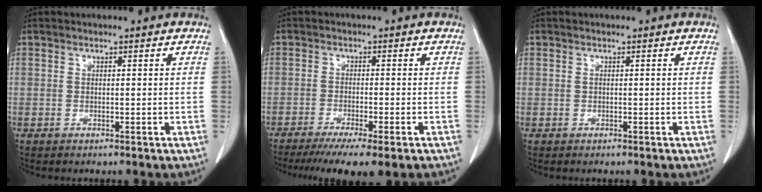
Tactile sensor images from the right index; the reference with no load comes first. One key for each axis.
{"total": 9.9, "fx": -7.5, "fy": 0.8, "fz": 6.5, "tx": -0.086, "ty": -0.021, "tz": -0.113}
{"total": 0.0}